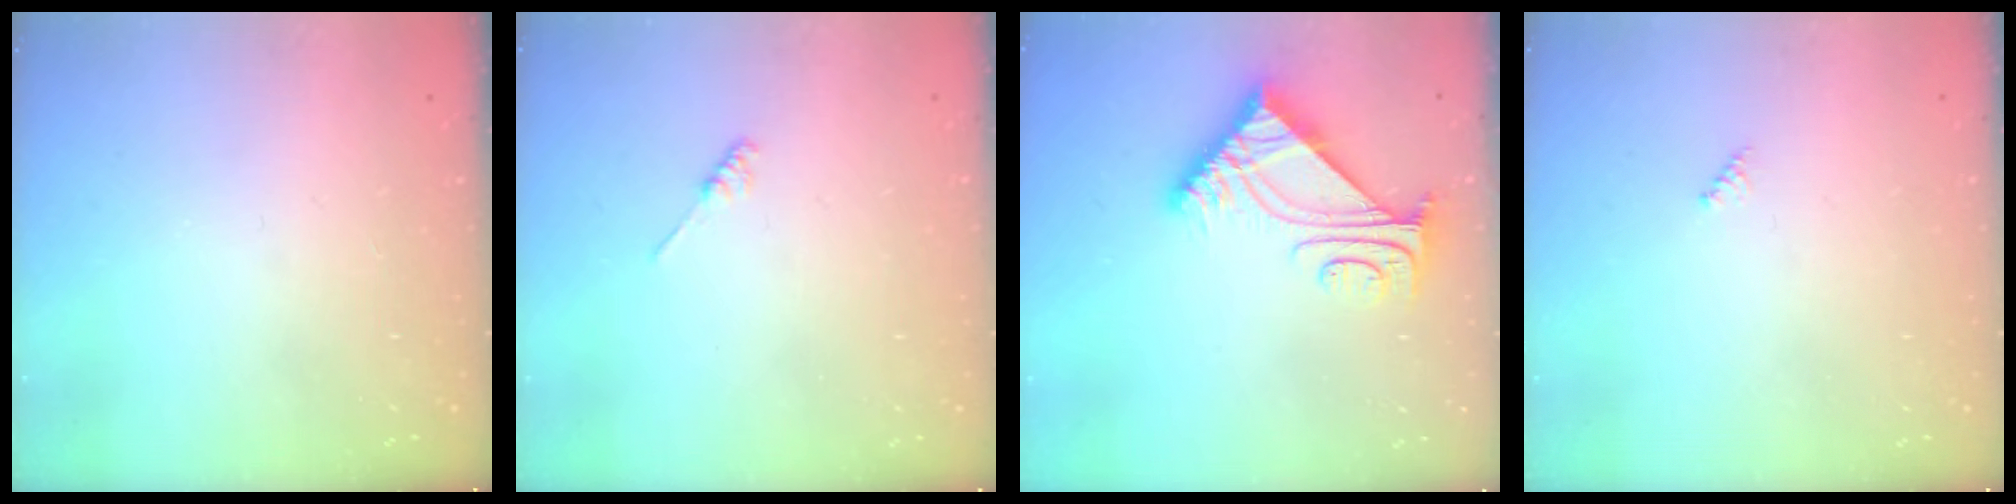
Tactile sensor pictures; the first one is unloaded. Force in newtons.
{"total": 1.2, "press": 1.1, "slide": 0.3}
{"total": 7.3, "press": 7.2, "slide": 0.7}
{"total": 2.0, "press": 2.0, "slide": 0.2}